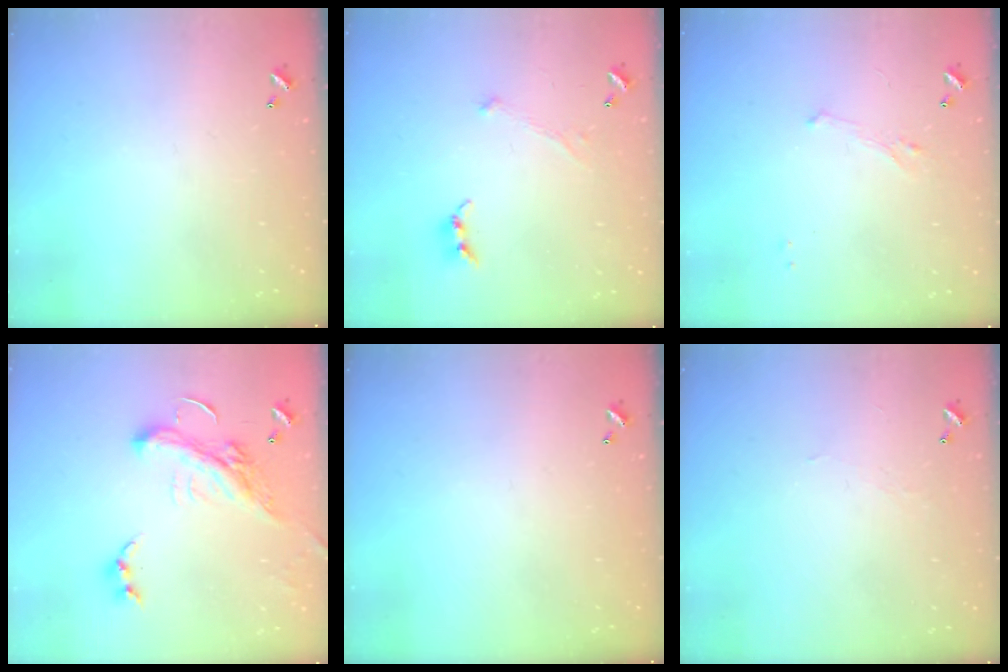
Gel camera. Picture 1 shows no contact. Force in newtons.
{"total": 0.0}
{"total": 1.4, "press": 1.3, "slide": 0.6}
{"total": 5.4, "press": 5.2, "slide": 1.4}
{"total": 0.0}
{"total": 1.7, "press": 1.7, "slide": 0.4}